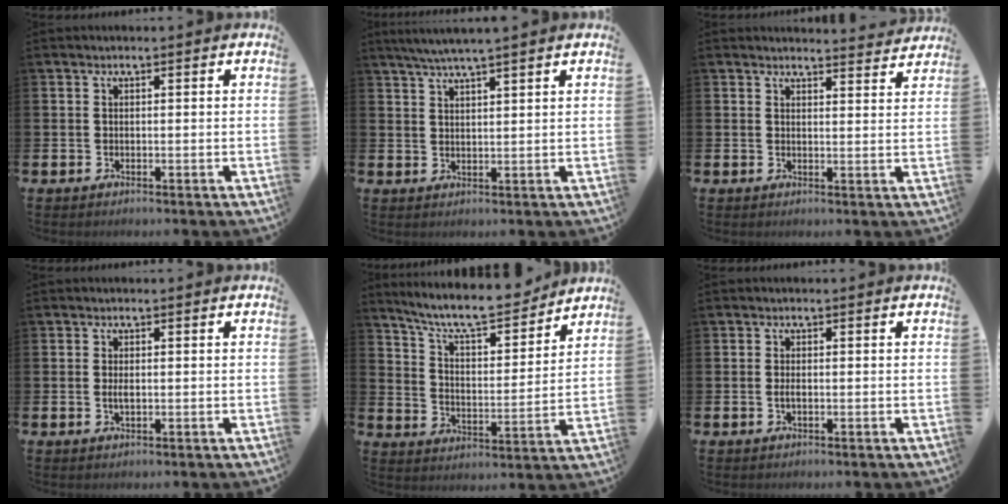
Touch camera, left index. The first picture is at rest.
{"total": 2.1, "force": [1.9, -0.1, 0.8], "torque": [-0.025, 0.002, 0.037]}
{"total": 3.2, "force": [3.1, 0.1, -0.1], "torque": [0.016, -0.029, 0.052]}
{"total": 1.4, "force": [0.0, 0.6, 1.3], "torque": [-0.024, 0.002, -0.002]}
{"total": 9.5, "force": [8.7, 1.6, 3.4], "torque": [-0.087, -0.065, 0.148]}
{"total": 1.1, "force": [-0.2, 0.4, 1.0], "torque": [-0.017, 0.000, -0.005]}